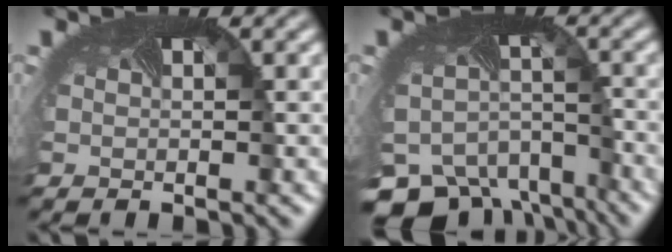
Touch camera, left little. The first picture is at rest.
{"total": 12.9, "force": [-10.3, 6.8, 3.9], "torque": [-0.088, -0.047, -0.124]}